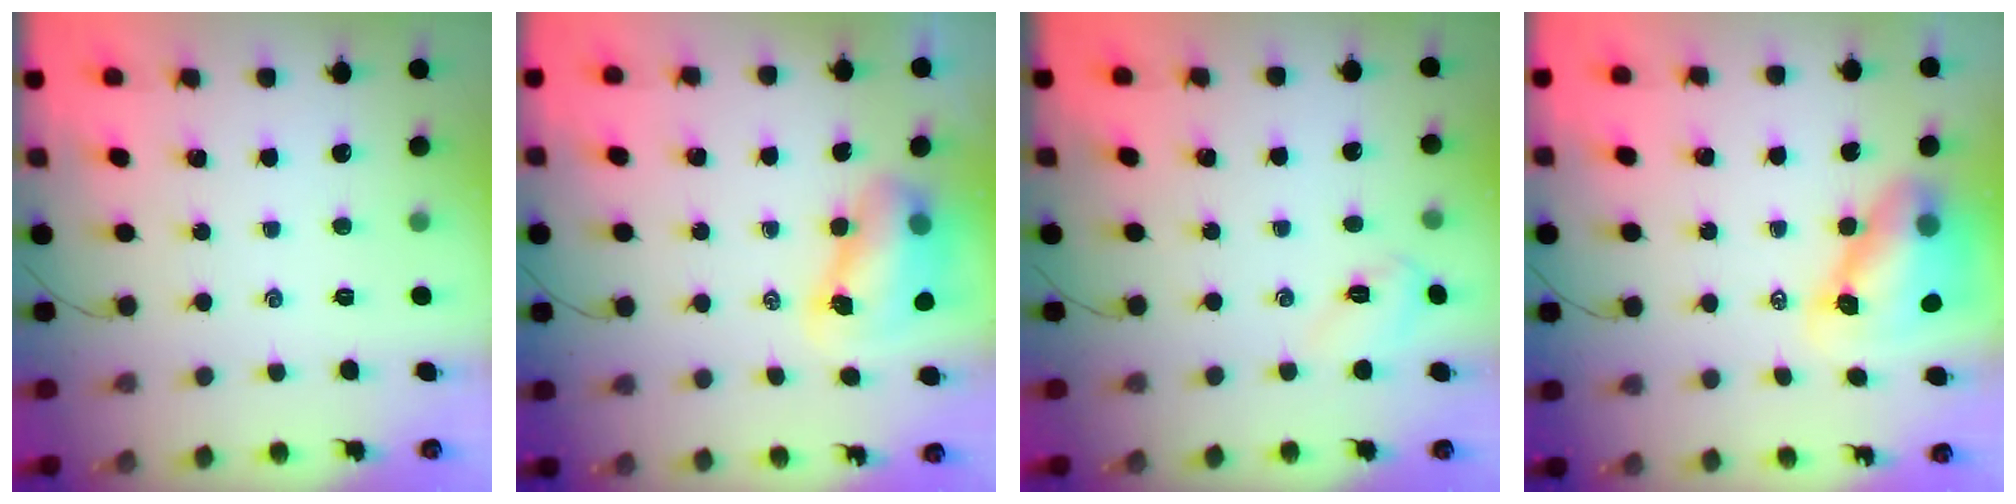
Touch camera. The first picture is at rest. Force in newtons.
{"total": 7.9, "press": 7.7, "slide": 1.6}
{"total": 3.6, "press": 3.5, "slide": 0.9}
{"total": 9.0, "press": 8.6, "slide": 2.4}